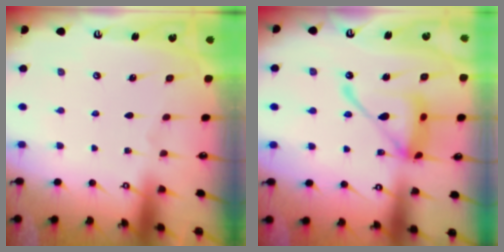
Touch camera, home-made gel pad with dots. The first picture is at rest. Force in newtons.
{"total": 16.8, "press": 16.7, "slide": 1.6}